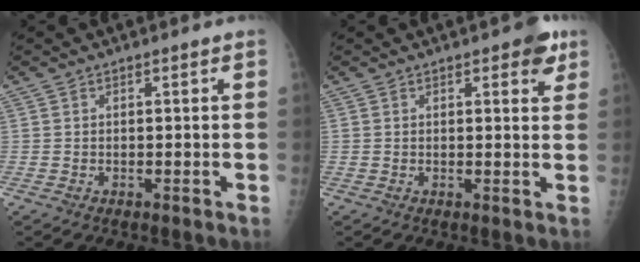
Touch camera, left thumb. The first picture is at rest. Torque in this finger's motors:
{"motor_torque": [0.51, 0.48, 0.43, -0.21, 0.03]}